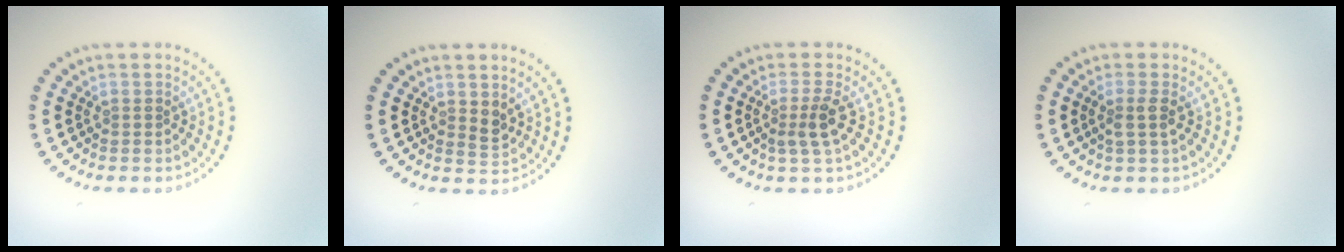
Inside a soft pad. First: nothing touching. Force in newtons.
{"total": 1.2, "press": 1.0, "slide": 0.5}
{"total": 2.3, "press": 1.8, "slide": 1.5}
{"total": 1.5, "press": 1.3, "slide": 0.9}